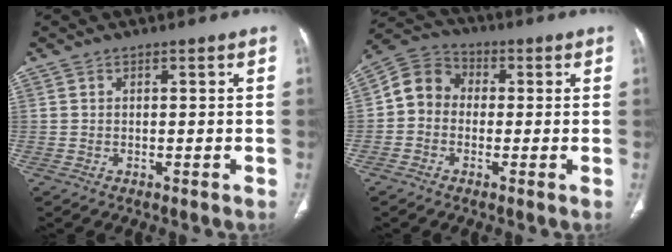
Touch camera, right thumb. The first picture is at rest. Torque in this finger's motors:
{"motor_torque": [0.04, 0.15, 0.72, -0.33, 0.05]}